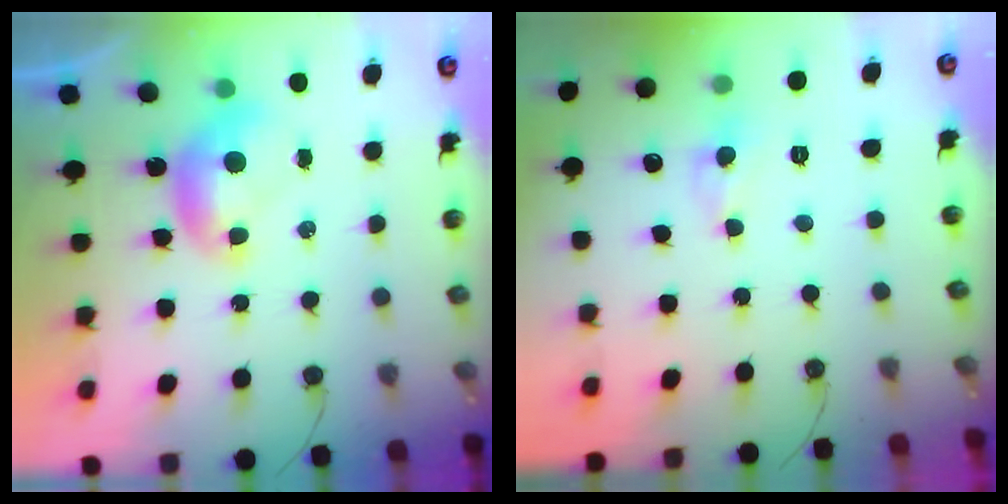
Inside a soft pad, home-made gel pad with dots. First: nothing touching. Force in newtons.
{"total": 0.6, "press": 0.5, "slide": 0.4}